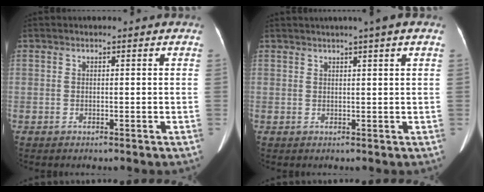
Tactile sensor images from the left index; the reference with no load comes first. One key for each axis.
{"total": 3.5, "fx": 2.3, "fy": -0.6, "fz": 2.5, "tx": -0.035, "ty": 0.017, "tz": 0.036}